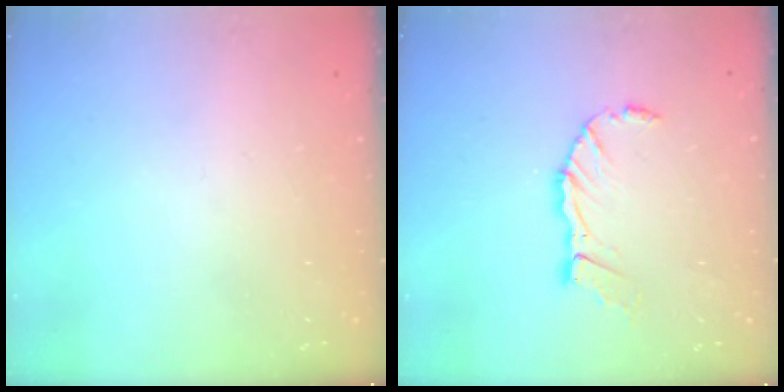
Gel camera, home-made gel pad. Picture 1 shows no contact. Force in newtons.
{"total": 8.8, "press": 8.7, "slide": 1.3}